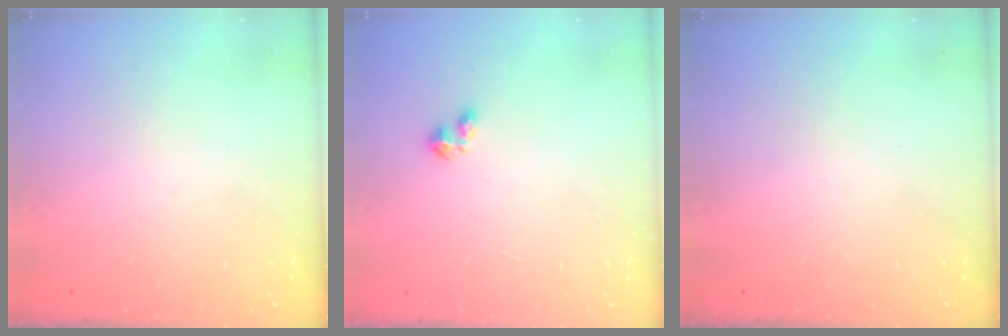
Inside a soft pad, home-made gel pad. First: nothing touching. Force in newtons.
{"total": 2.4, "press": 2.4, "slide": 0.5}
{"total": 0.0}